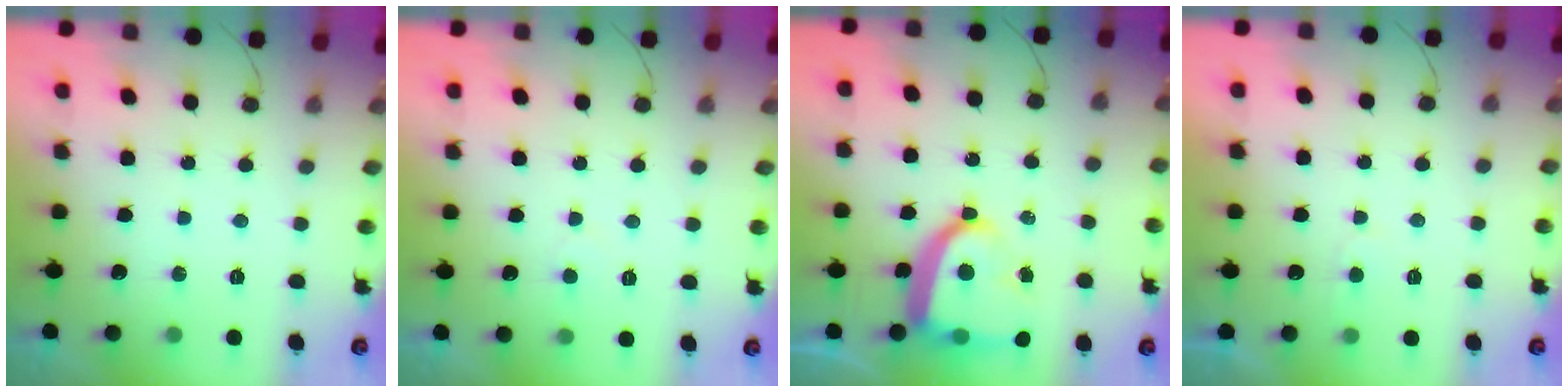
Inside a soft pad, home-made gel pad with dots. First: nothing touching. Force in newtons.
{"total": 2.6, "press": 2.6, "slide": 0.2}
{"total": 15.5, "press": 15.4, "slide": 1.3}
{"total": 3.4, "press": 3.3, "slide": 0.4}